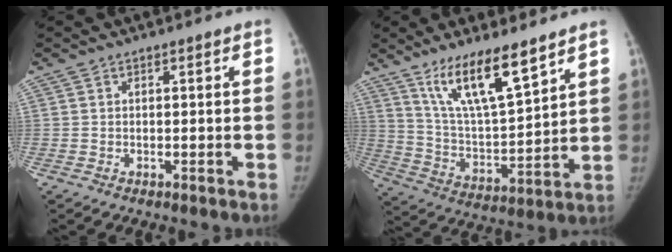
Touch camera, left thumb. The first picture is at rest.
{"total": 15.1, "force": [10.3, 3.5, 10.5], "torque": [-0.171, -0.061, 0.202]}